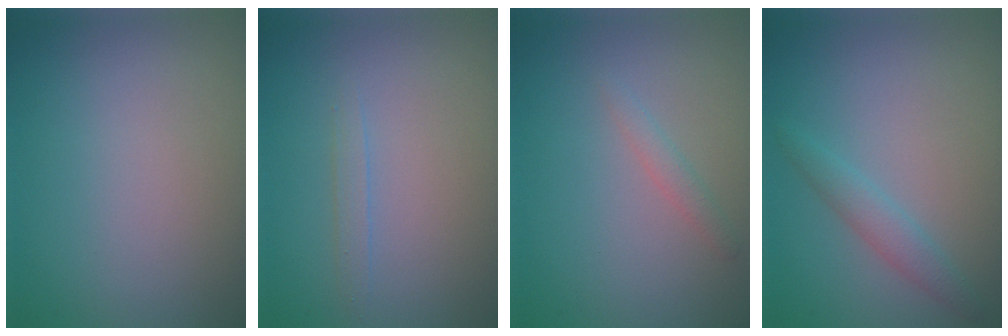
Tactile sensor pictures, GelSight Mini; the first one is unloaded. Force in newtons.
{"total": 0.8, "press": 0.8, "slide": 0.1}
{"total": 1.1, "press": 1.1, "slide": 0.2}
{"total": 1.9, "press": 1.9, "slide": 0.1}